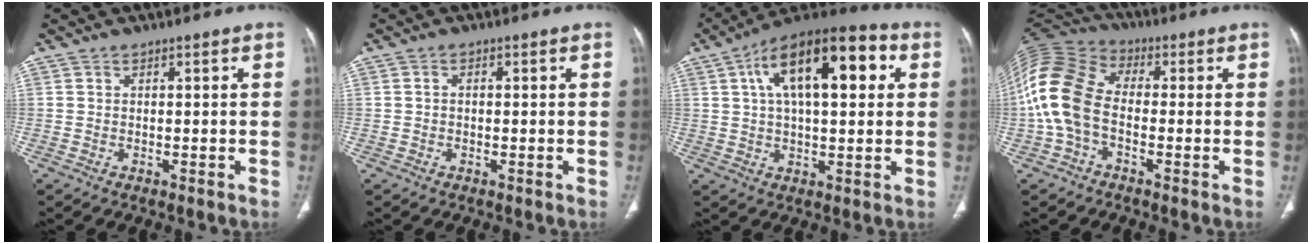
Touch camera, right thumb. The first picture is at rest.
{"total": 0.9, "force": [-0.1, 0.7, 0.6], "torque": [-0.009, 0.006, -0.003]}
{"total": 19.7, "force": [5.7, 8.8, 16.7], "torque": [-0.245, 0.021, 0.081]}
{"total": 14.1, "force": [-2.0, 9.2, 10.5], "torque": [-0.227, 0.033, -0.048]}